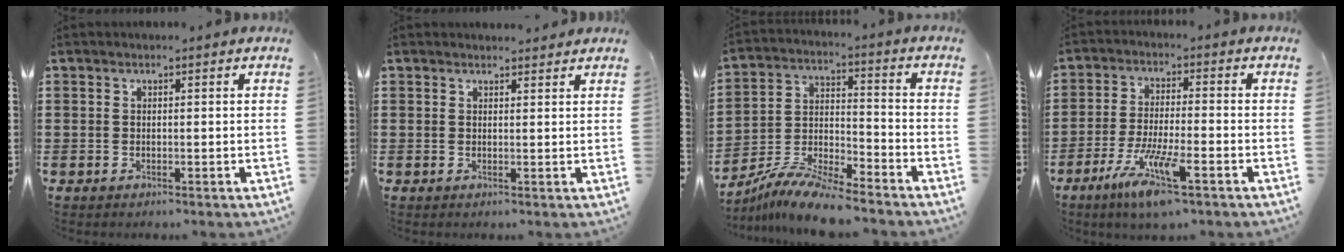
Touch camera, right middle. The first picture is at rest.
{"total": 1.3, "force": [1.2, 0.3, 0.0], "torque": [0.004, 0.000, 0.022]}
{"total": 9.8, "force": [-9.2, 0.5, 3.3], "torque": [-0.063, 0.015, -0.180]}
{"total": 8.4, "force": [-5.3, 1.1, 6.5], "torque": [-0.134, -0.014, -0.099]}